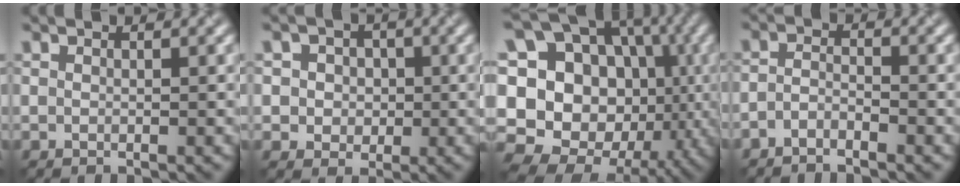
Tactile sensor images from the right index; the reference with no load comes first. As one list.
[{"total": 3.8, "force": [0.8, 3.4, 1.4], "torque": [-0.011, 0.013, 0.005]}, {"total": 21.6, "force": [-2.7, 18.5, 10.8], "torque": [-0.214, 0.035, -0.061]}, {"total": 1.6, "force": [-1.4, 0.4, 0.7], "torque": [-0.018, 0.001, -0.033]}]